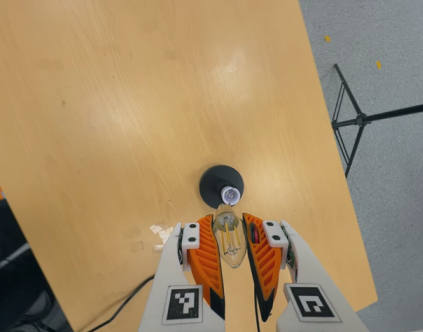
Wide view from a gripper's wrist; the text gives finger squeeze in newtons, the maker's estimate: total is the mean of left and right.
{"total": 21.5, "left": 24.6, "right": 18.3}